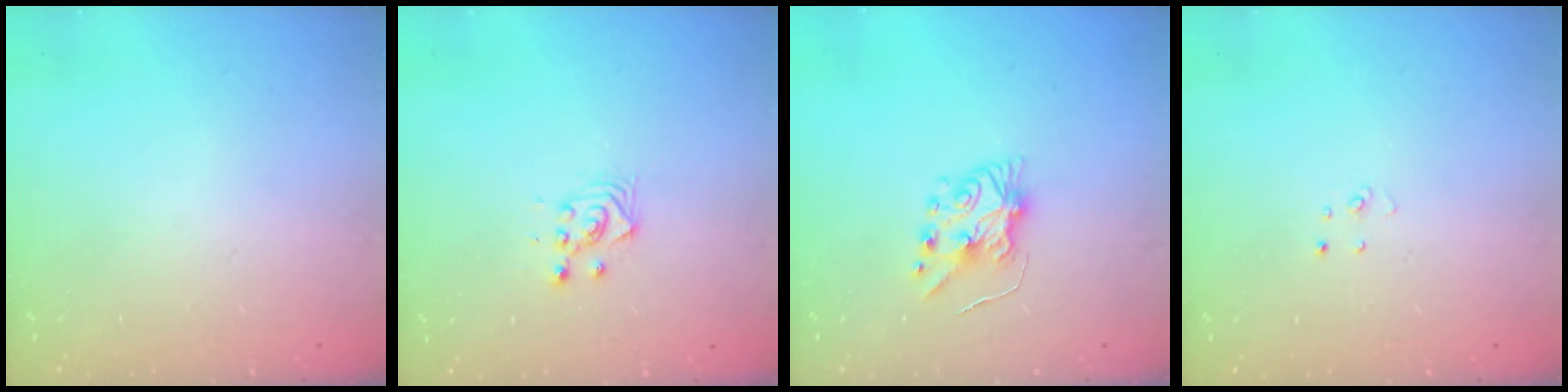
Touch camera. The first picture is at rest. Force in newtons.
{"total": 3.6, "press": 3.4, "slide": 1.2}
{"total": 6.6, "press": 6.6, "slide": 0.7}
{"total": 2.7, "press": 2.7, "slide": 0.3}